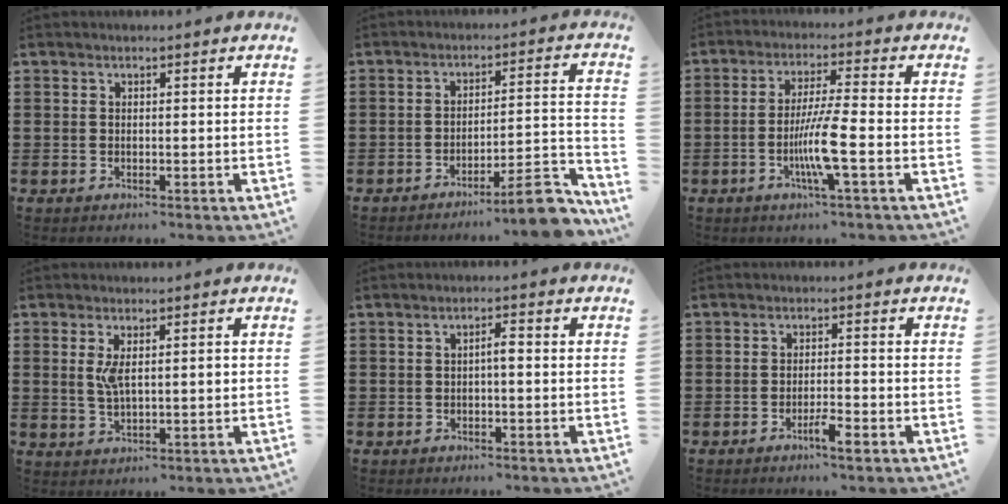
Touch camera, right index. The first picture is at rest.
{"total": 8.8, "force": [-6.8, 0.9, 5.6], "torque": [-0.080, 0.010, -0.121]}
{"total": 7.6, "force": [-2.4, 0.1, 7.2], "torque": [-0.141, -0.015, -0.049]}
{"total": 4.2, "force": [0.7, 1.4, 3.9], "torque": [-0.078, 0.006, 0.010]}
{"total": 1.9, "force": [-0.2, 0.4, 1.9], "torque": [-0.035, 0.003, -0.006]}
{"total": 3.0, "force": [-2.1, 0.4, 2.2], "torque": [-0.036, 0.004, -0.036]}